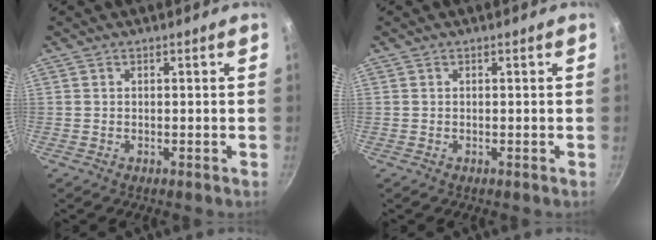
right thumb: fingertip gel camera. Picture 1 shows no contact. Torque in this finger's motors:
{"motor_torque": [-0.28, 0.09, -0.02, 0.11, -0.01]}